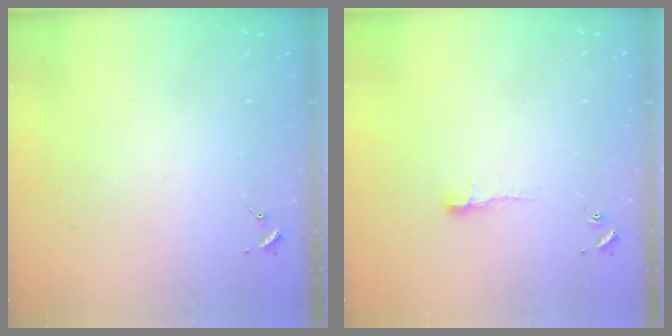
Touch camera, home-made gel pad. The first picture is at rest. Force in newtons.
{"total": 5.1, "press": 5.0, "slide": 0.5}